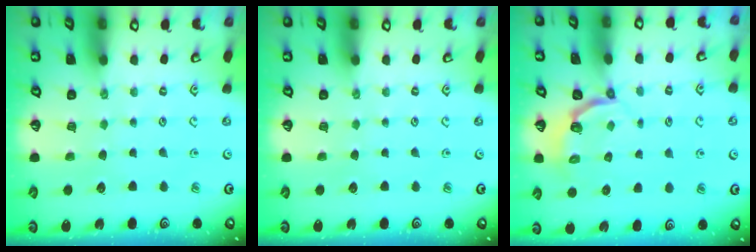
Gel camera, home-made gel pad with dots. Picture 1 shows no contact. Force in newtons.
{"total": 0.0}
{"total": 3.5, "press": 2.6, "slide": 2.3}